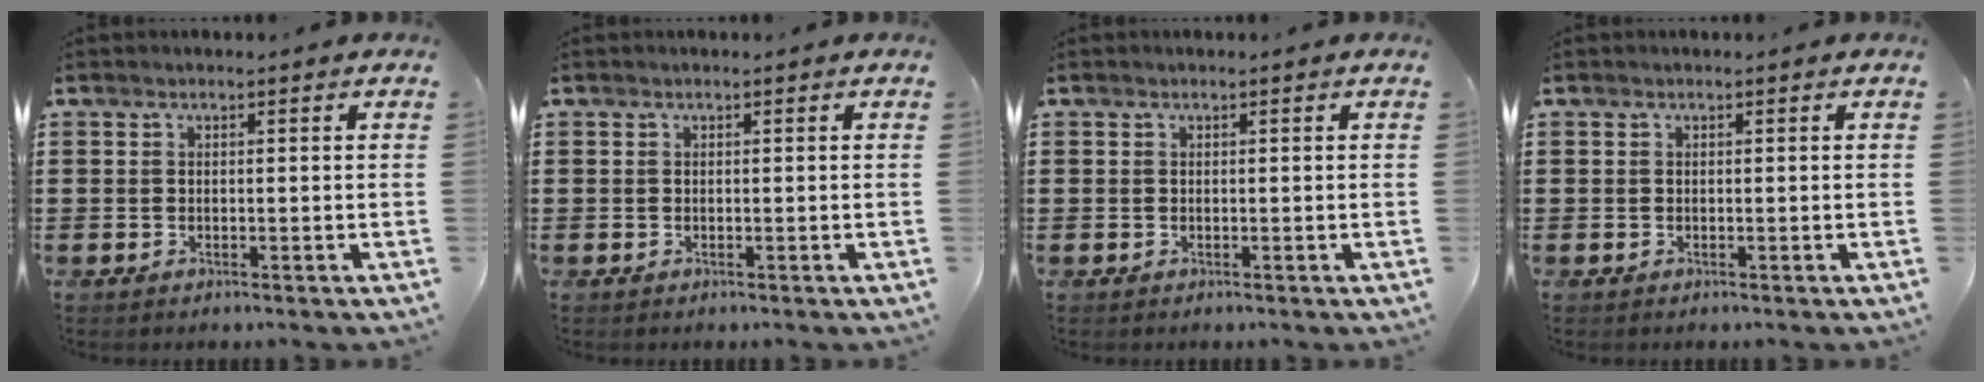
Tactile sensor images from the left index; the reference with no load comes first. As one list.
[{"total": 0.0}, {"total": 0.0}, {"total": 0.0}]